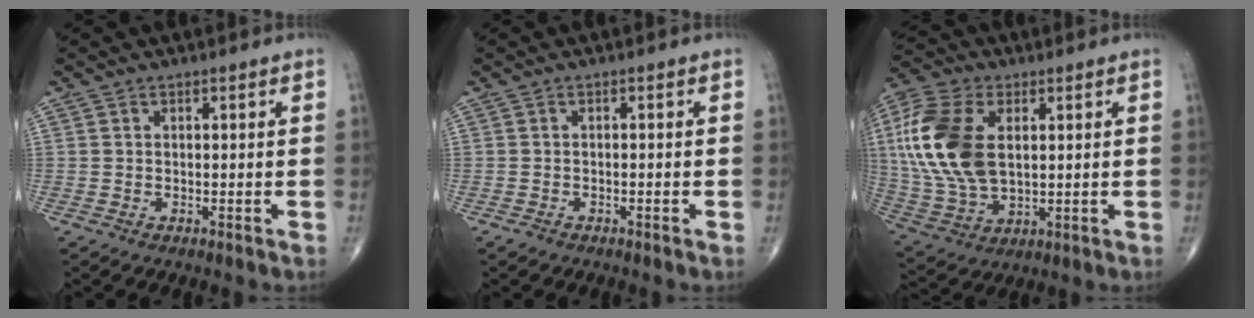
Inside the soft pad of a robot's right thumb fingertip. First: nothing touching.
{"total": 0.8, "force": [-0.7, 0.2, 0.4], "torque": [-0.006, 0.001, -0.015]}
{"total": 19.1, "force": [3.3, 11.3, 15.1], "torque": [-0.326, -0.007, 0.063]}